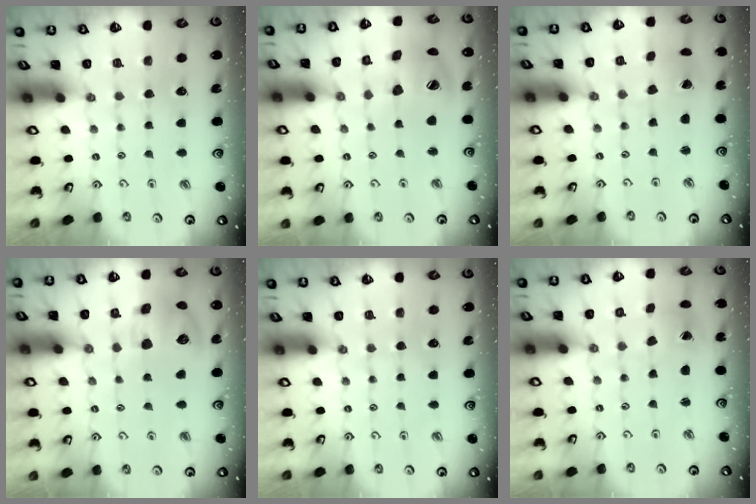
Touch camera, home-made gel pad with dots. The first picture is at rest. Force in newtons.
{"total": 16.7, "press": 16.5, "slide": 2.6}
{"total": 1.4, "press": 1.4, "slide": 0.3}
{"total": 12.5, "press": 12.4, "slide": 1.9}
{"total": 0.0}
{"total": 1.0, "press": 1.0, "slide": 0.1}